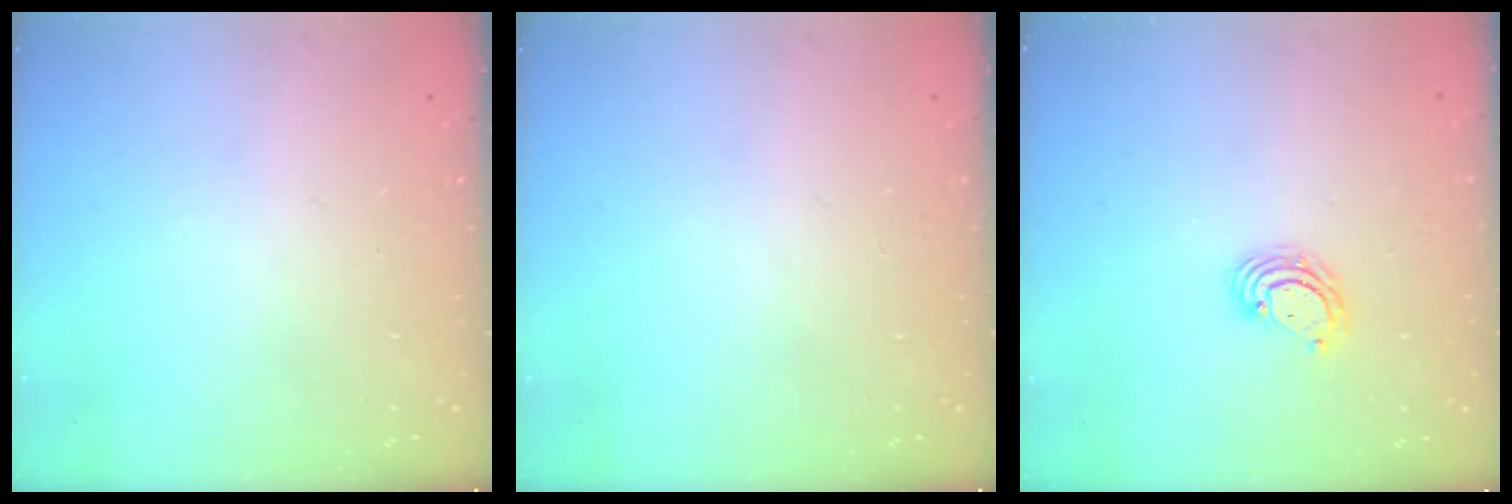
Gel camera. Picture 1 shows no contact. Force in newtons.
{"total": 0.0}
{"total": 4.6, "press": 4.6, "slide": 0.2}